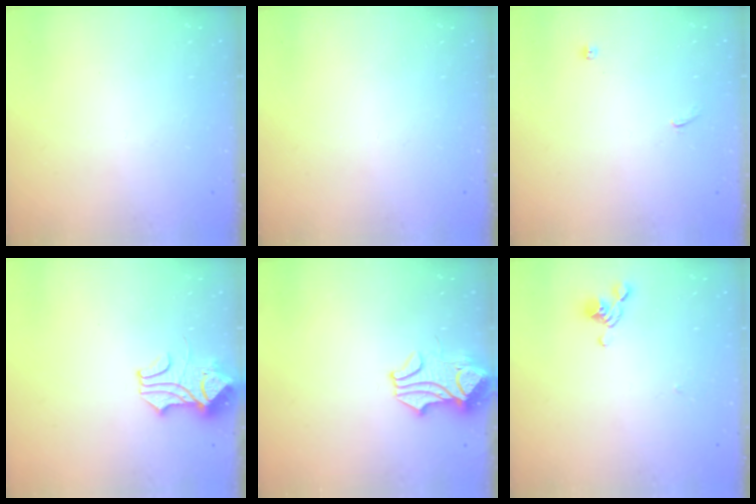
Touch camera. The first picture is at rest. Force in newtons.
{"total": 0.0}
{"total": 1.9, "press": 1.6, "slide": 1.0}
{"total": 1.8, "press": 1.7, "slide": 0.7}
{"total": 1.3, "press": 0.2, "slide": 1.3}
{"total": 6.2, "press": 6.2, "slide": 0.5}